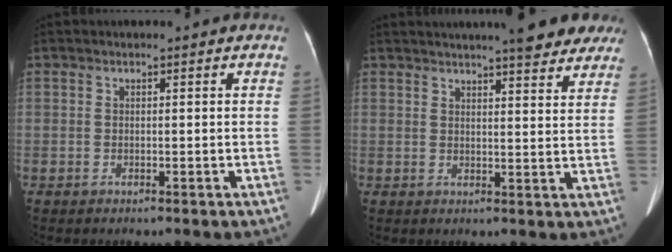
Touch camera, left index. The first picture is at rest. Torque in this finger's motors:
{"motor_torque": [0.98, -1.16, 0.18, 0.05]}